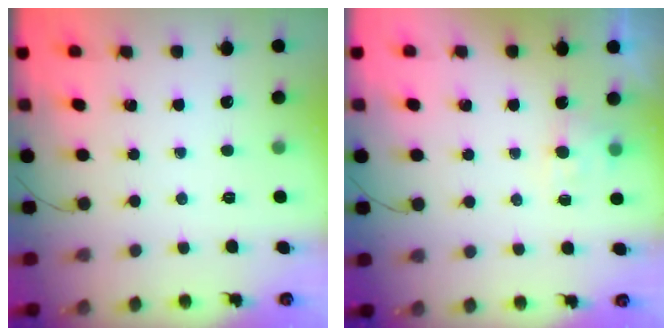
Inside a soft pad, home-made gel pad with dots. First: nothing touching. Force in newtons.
{"total": 2.6, "press": 2.4, "slide": 1.1}